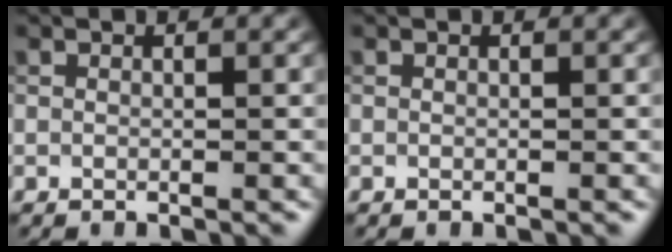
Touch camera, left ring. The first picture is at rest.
{"total": 0.0}